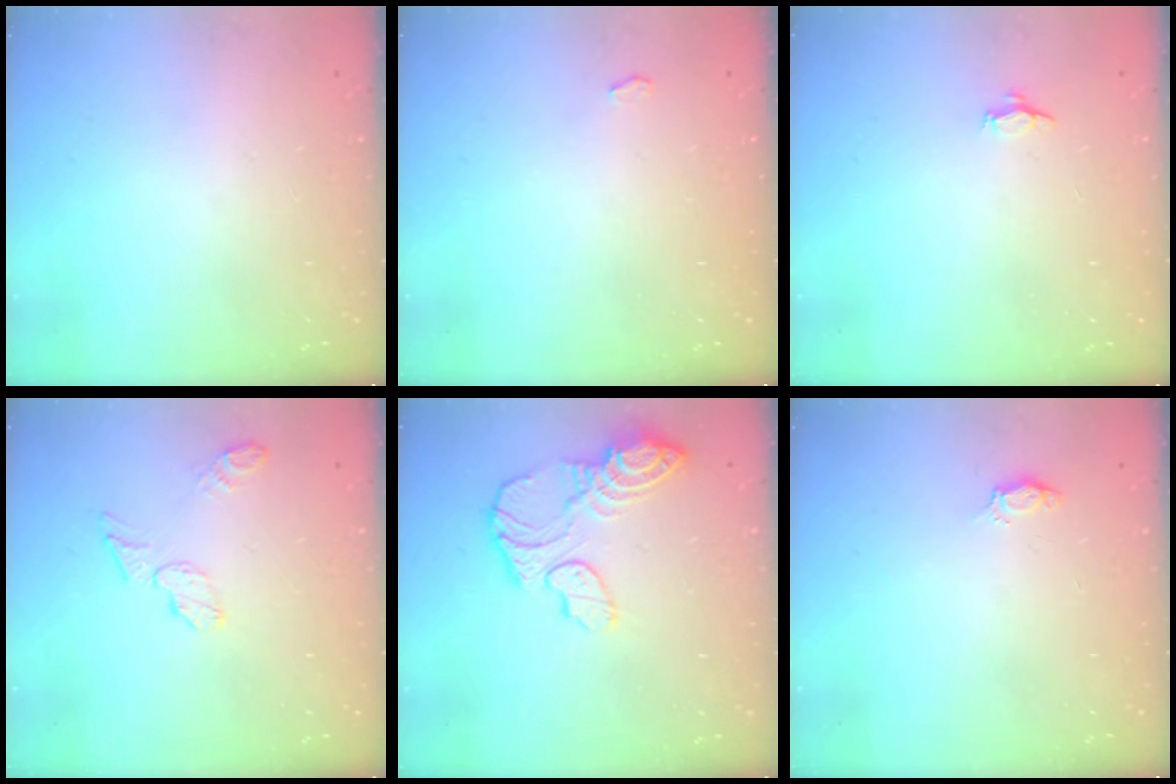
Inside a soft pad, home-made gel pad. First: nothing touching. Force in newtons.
{"total": 3.6, "press": 3.3, "slide": 1.5}
{"total": 3.8, "press": 3.8, "slide": 0.3}
{"total": 6.1, "press": 6.1, "slide": 0.3}
{"total": 13.8, "press": 13.7, "slide": 1.4}
{"total": 2.8, "press": 2.7, "slide": 0.4}